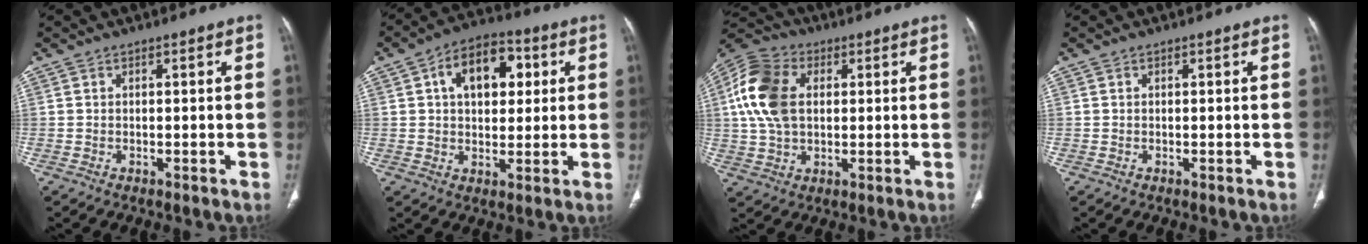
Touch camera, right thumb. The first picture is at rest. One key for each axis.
{"total": 12.3, "fx": 3.3, "fy": 7.9, "fz": 8.9, "tx": -0.100, "ty": 0.011, "tz": 0.046}
{"total": 13.7, "fx": 2.3, "fy": 9.2, "fz": 9.8, "tx": -0.195, "ty": 0.014, "tz": 0.038}
{"total": 0.0}